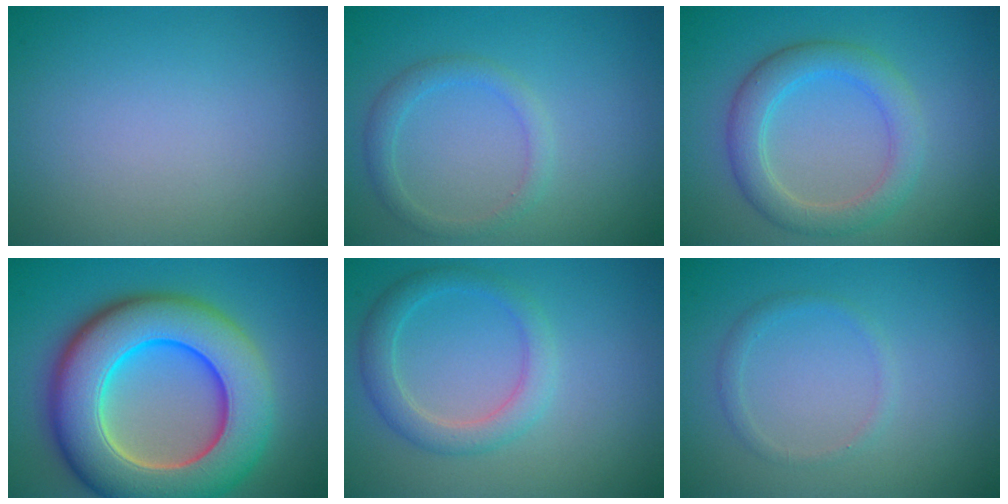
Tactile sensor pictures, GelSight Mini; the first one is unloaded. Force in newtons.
{"total": 1.8, "press": 1.8, "slide": 0.2}
{"total": 3.8, "press": 3.8, "slide": 0.2}
{"total": 12.5, "press": 12.5, "slide": 0.4}
{"total": 2.8, "press": 2.8, "slide": 0.1}
{"total": 1.1, "press": 1.1, "slide": 0.0}